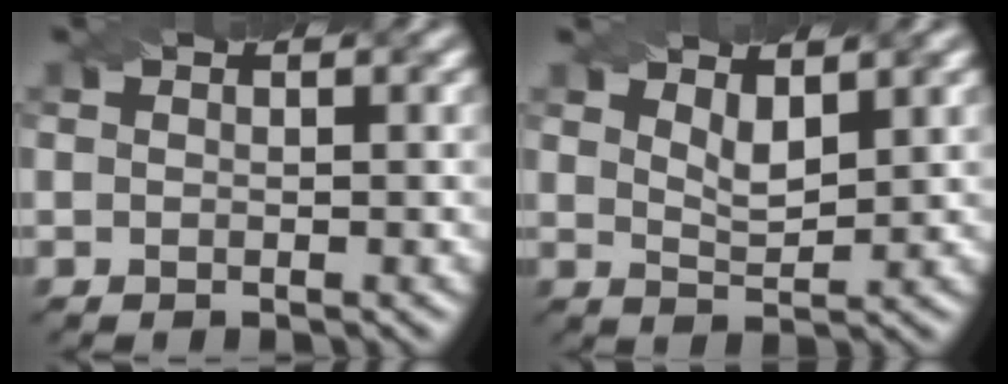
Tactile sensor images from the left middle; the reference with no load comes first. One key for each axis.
{"total": 2.4, "fx": 1.6, "fy": 0.8, "fz": 1.6, "tx": -0.032, "ty": -0.005, "tz": 0.030}